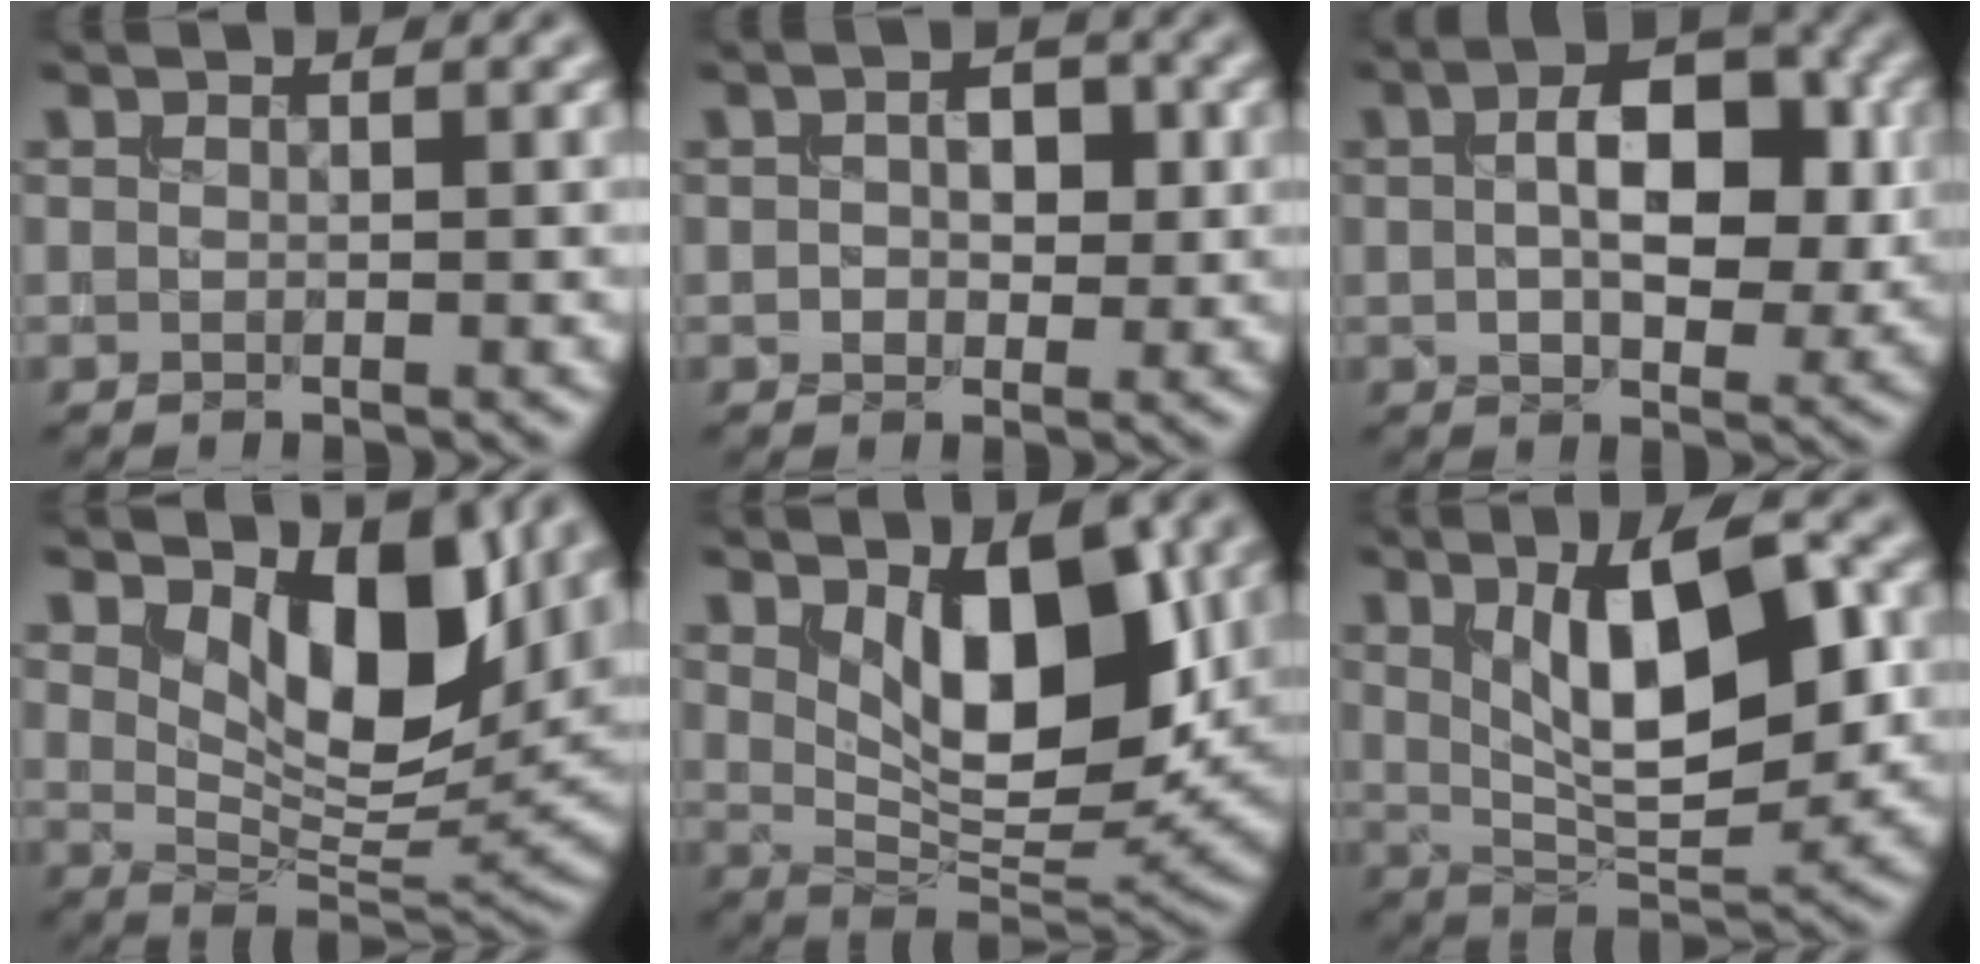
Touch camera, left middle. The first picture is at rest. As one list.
[{"total": 3.2, "force": [0.4, 2.1, 2.4], "torque": [-0.038, 0.000, 0.007]}, {"total": 7.9, "force": [1.0, 4.2, 6.6], "torque": [-0.099, 0.010, 0.010]}, {"total": 8.8, "force": [3.8, 4.2, 6.7], "torque": [-0.105, -0.017, 0.060]}, {"total": 9.1, "force": [2.7, 4.0, 7.8], "torque": [-0.126, -0.016, 0.048]}, {"total": 9.6, "force": [2.2, 3.5, 8.7], "torque": [-0.134, 0.000, 0.036]}]